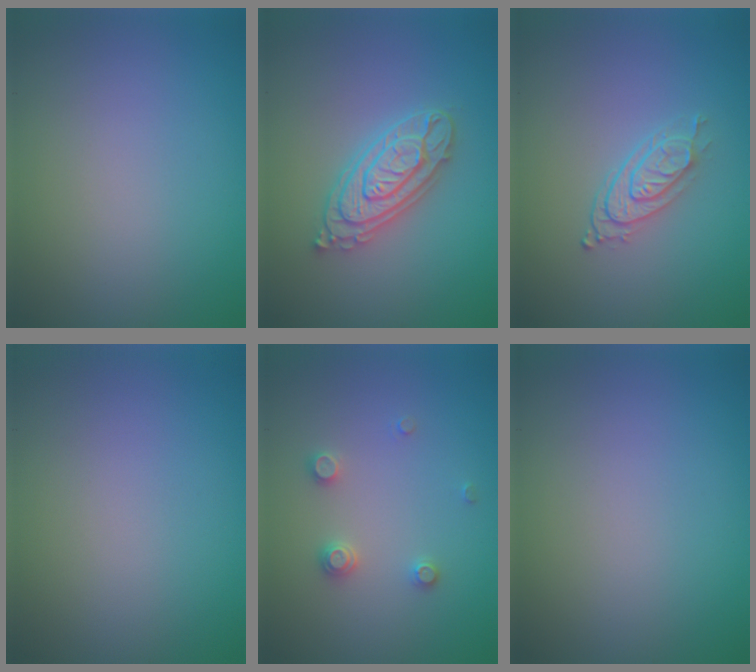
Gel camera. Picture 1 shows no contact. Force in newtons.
{"total": 4.3, "press": 4.2, "slide": 0.8}
{"total": 2.7, "press": 2.1, "slide": 1.6}
{"total": 0.0}
{"total": 1.8, "press": 1.7, "slide": 0.3}
{"total": 0.0}